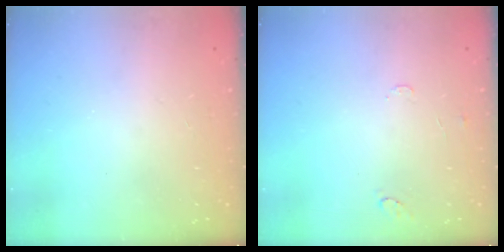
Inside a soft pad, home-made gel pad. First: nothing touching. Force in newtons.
{"total": 5.0, "press": 5.0, "slide": 0.5}